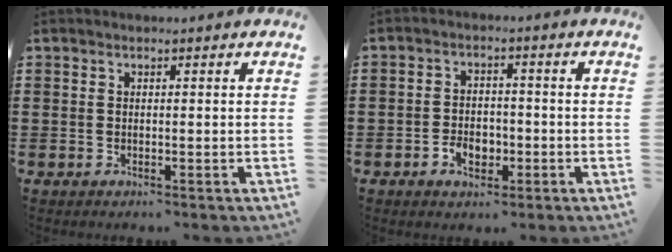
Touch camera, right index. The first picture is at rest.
{"total": 4.0, "force": [-1.7, 2.8, 2.3], "torque": [-0.037, 0.000, -0.032]}